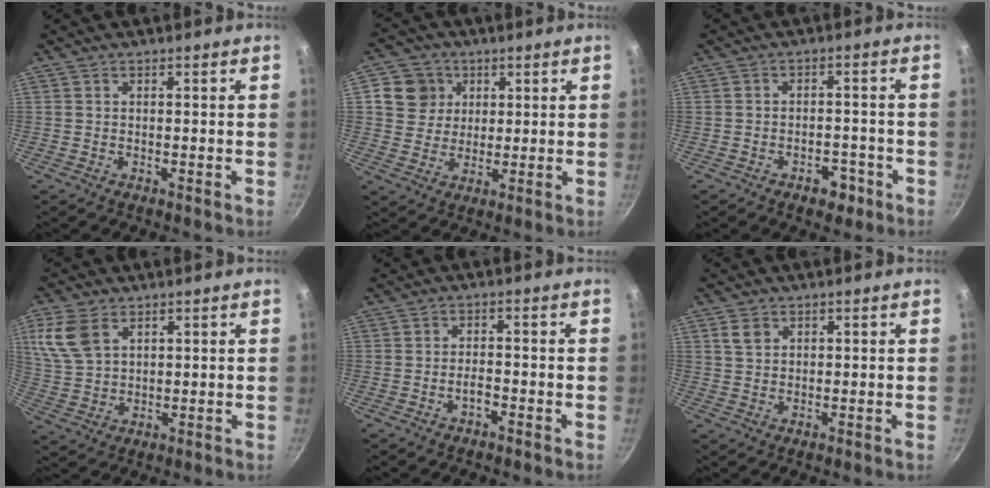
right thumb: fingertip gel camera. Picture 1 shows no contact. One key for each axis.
{"total": 7.6, "fx": 2.4, "fy": 6.9, "fz": 2.1, "tx": -0.002, "ty": 0.000, "tz": 0.038}
{"total": 4.6, "fx": -2.6, "fy": 2.8, "fz": 2.5, "tx": -0.014, "ty": 0.022, "tz": -0.029}
{"total": 8.9, "fx": 4.1, "fy": 5.6, "fz": 5.6, "tx": -0.113, "ty": -0.009, "tz": 0.088}
{"total": 2.1, "fx": -1.3, "fy": 0.9, "fz": 1.3, "tx": -0.019, "ty": 0.016, "tz": -0.025}
{"total": 3.0, "fx": 1.4, "fy": 2.2, "fz": 1.6, "tx": -0.020, "ty": -0.001, "tz": 0.028}